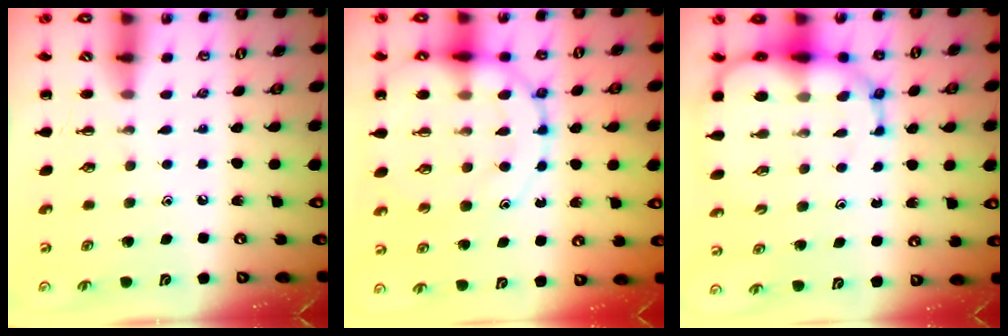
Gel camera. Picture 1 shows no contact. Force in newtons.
{"total": 17.9, "press": 17.8, "slide": 2.2}
{"total": 12.2, "press": 11.8, "slide": 3.3}